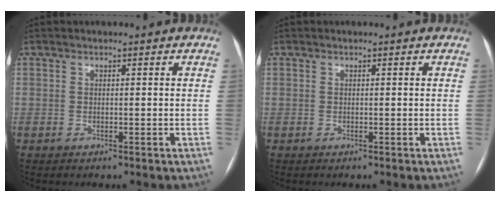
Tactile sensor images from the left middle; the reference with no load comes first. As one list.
[{"total": 0.0}]